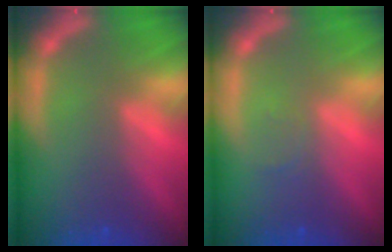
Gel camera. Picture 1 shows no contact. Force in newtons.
{"total": 1.0}